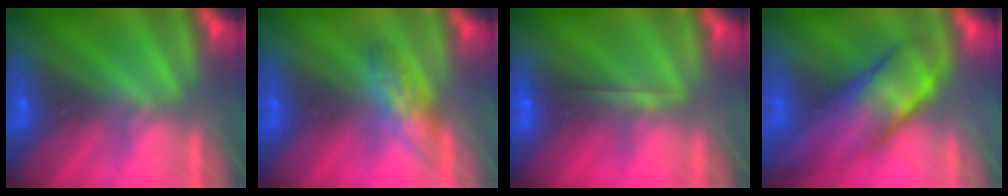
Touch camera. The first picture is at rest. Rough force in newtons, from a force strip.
{"total": 2.5}
{"total": 1.9}
{"total": 9.5}